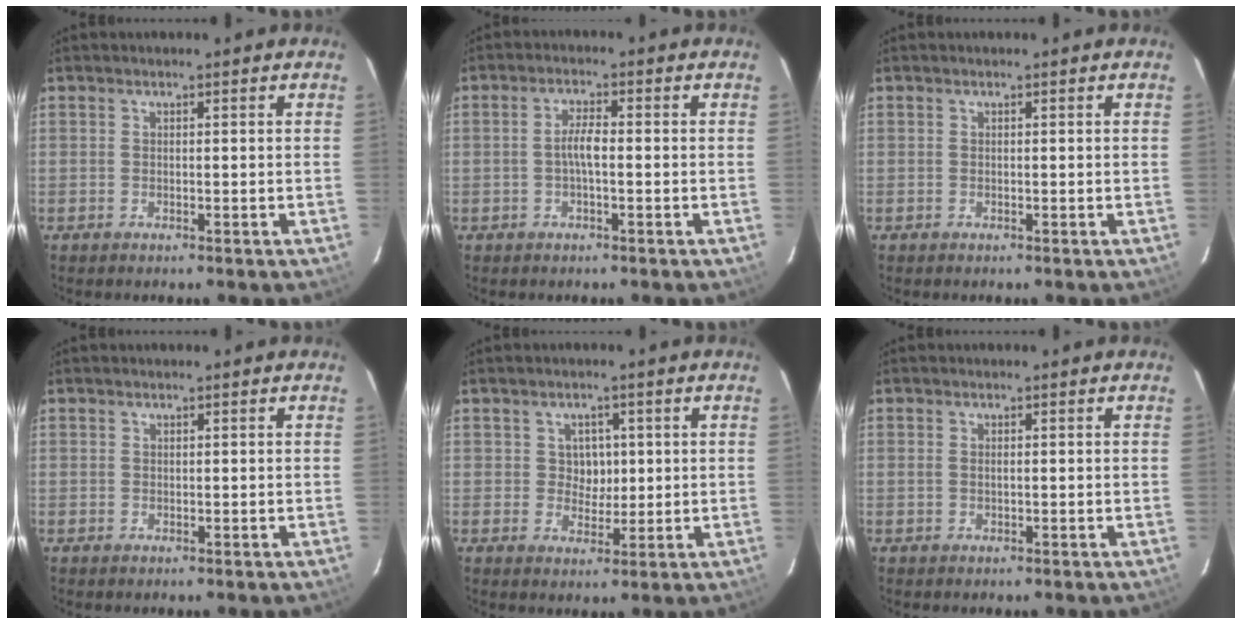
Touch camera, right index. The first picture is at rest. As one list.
[{"total": 3.1, "force": [-0.6, 0.6, 3.0], "torque": [-0.059, 0.006, -0.011]}, {"total": 0.0}, {"total": 0.6, "force": [0.1, 0.6, -0.1], "torque": [0.004, 0.003, 0.001]}, {"total": 3.7, "force": [0.7, 3.4, 1.4], "torque": [-0.019, 0.009, 0.011]}, {"total": 0.7, "force": [0.1, 0.3, 0.6], "torque": [-0.014, 0.001, 0.000]}]